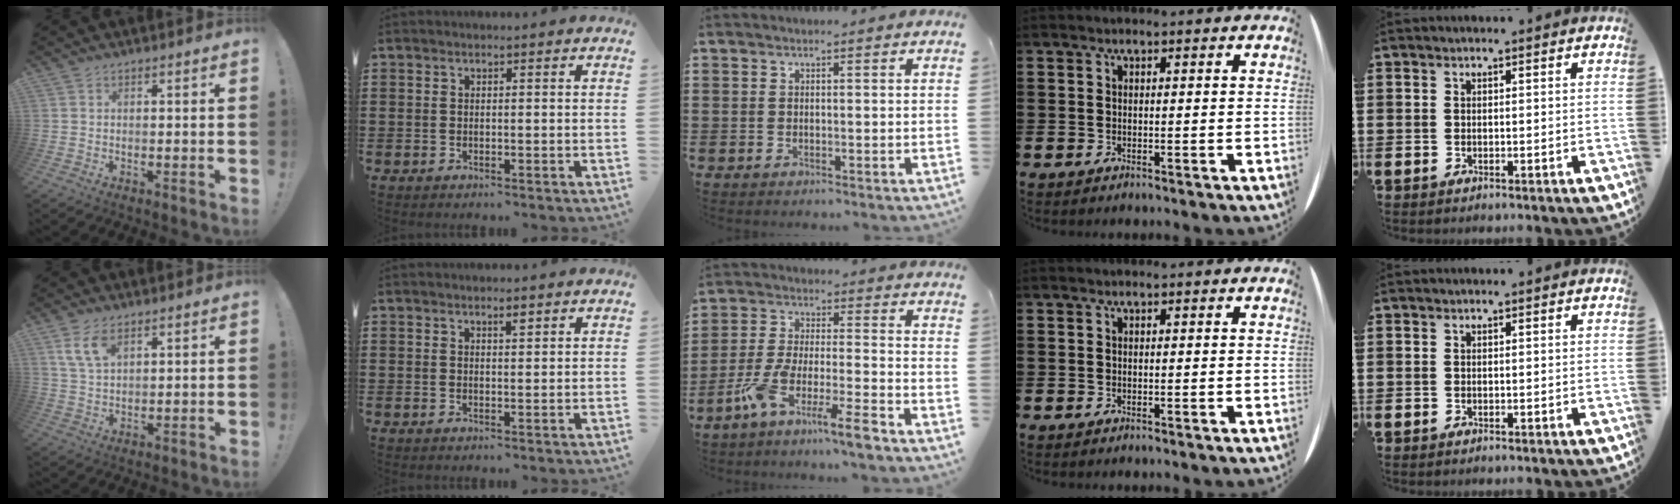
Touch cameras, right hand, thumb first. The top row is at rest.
{"thumb": {"total": 6.7, "force": [3.9, 3.0, 4.5], "torque": [-0.085, -0.011, 0.074]}, "index": {"total": 1.3, "force": [1.0, 0.3, 0.9], "torque": [-0.010, -0.002, 0.014]}, "middle": {"total": 9.0, "force": [-7.0, 0.0, 5.7], "torque": [-0.132, -0.013, -0.141]}}